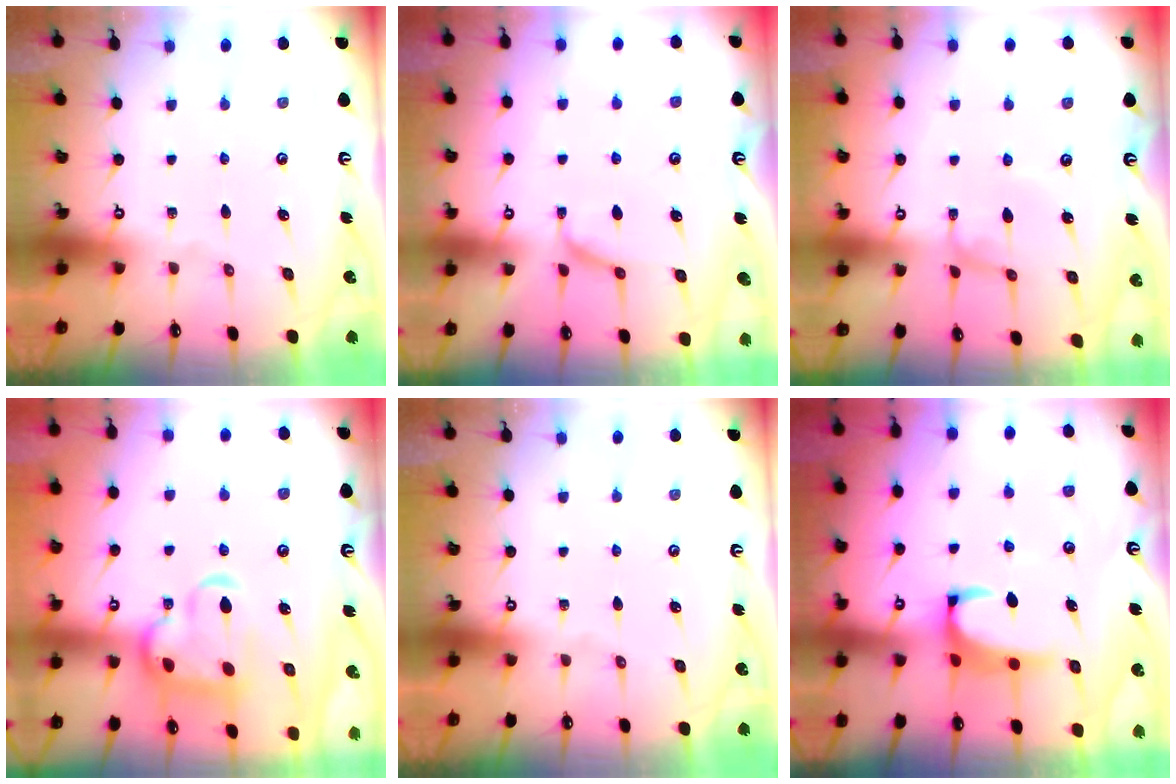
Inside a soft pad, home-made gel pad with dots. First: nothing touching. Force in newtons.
{"total": 2.3, "press": 2.0, "slide": 1.1}
{"total": 0.6, "press": 0.5, "slide": 0.2}
{"total": 7.8, "press": 7.5, "slide": 1.8}
{"total": 0.0}
{"total": 2.2, "press": 2.0, "slide": 0.9}